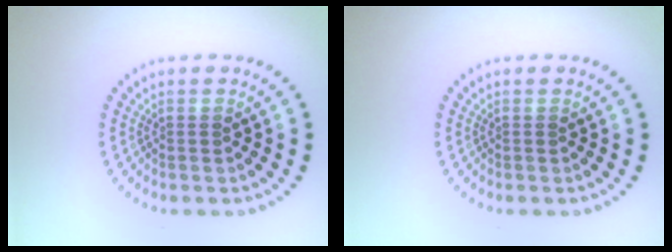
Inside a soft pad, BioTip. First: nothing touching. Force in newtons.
{"total": 0.0}